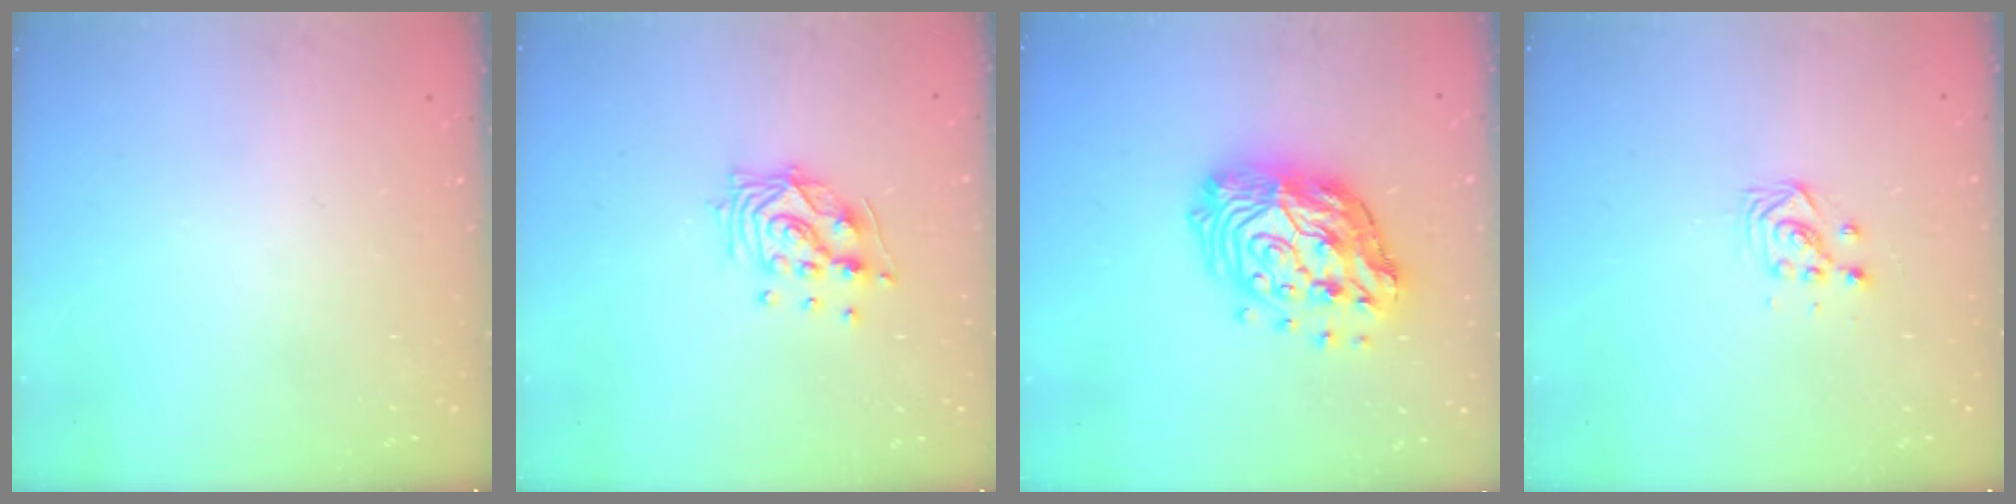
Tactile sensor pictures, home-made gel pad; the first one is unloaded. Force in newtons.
{"total": 11.0, "press": 11.0, "slide": 0.9}
{"total": 18.3, "press": 18.2, "slide": 1.8}
{"total": 3.6, "press": 3.6, "slide": 0.4}